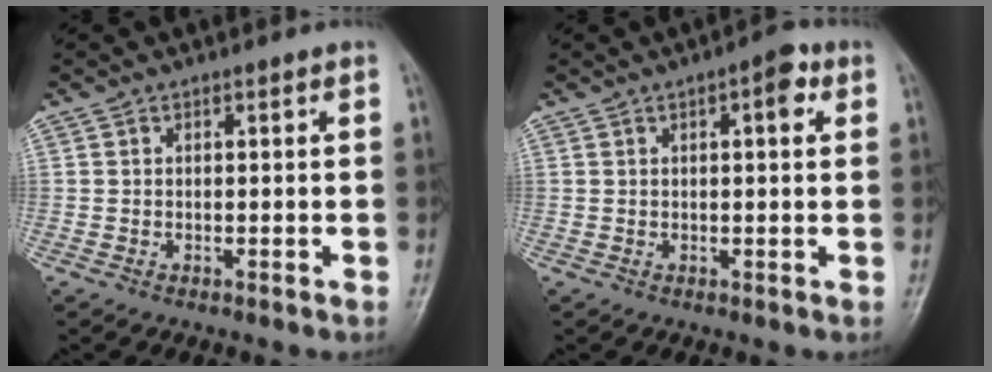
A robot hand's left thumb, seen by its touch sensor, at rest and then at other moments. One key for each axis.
{"total": 4.3, "fx": 1.6, "fy": 1.6, "fz": 3.6, "tx": -0.041, "ty": 0.003, "tz": 0.015}